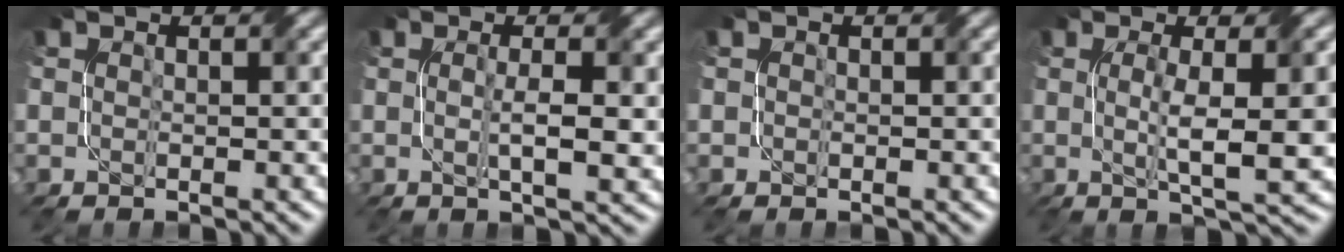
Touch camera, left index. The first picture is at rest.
{"total": 3.1, "force": [0.0, 0.5, 3.1], "torque": [-0.054, -0.001, 0.003]}
{"total": 0.0}
{"total": 6.1, "force": [-0.1, 1.1, 6.0], "torque": [-0.097, -0.002, -0.001]}